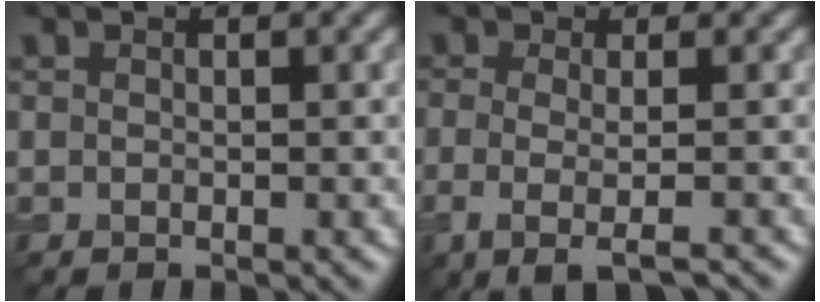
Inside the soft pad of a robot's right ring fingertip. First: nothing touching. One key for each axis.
{"total": 3.6, "fx": -1.0, "fy": 1.1, "fz": 3.3, "tx": -0.052, "ty": -0.011, "tz": -0.022}